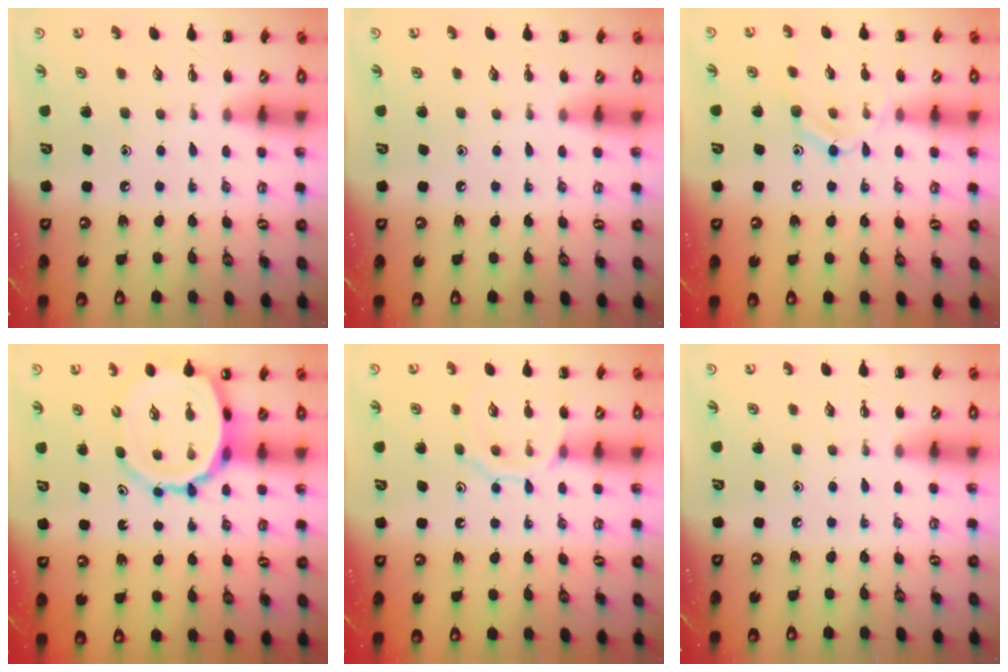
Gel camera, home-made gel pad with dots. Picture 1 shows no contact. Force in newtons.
{"total": 0.0}
{"total": 10.1, "press": 10.0, "slide": 1.1}
{"total": 11.6, "press": 11.0, "slide": 3.8}
{"total": 9.5, "press": 9.5, "slide": 0.6}
{"total": 0.0}